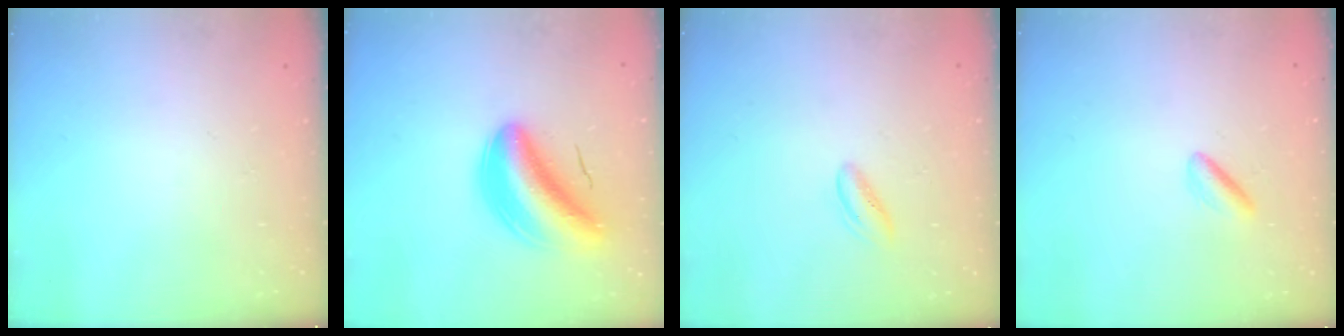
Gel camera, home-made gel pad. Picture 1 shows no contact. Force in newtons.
{"total": 8.5, "press": 8.0, "slide": 2.8}
{"total": 3.2, "press": 3.1, "slide": 0.6}
{"total": 2.4, "press": 2.2, "slide": 0.8}